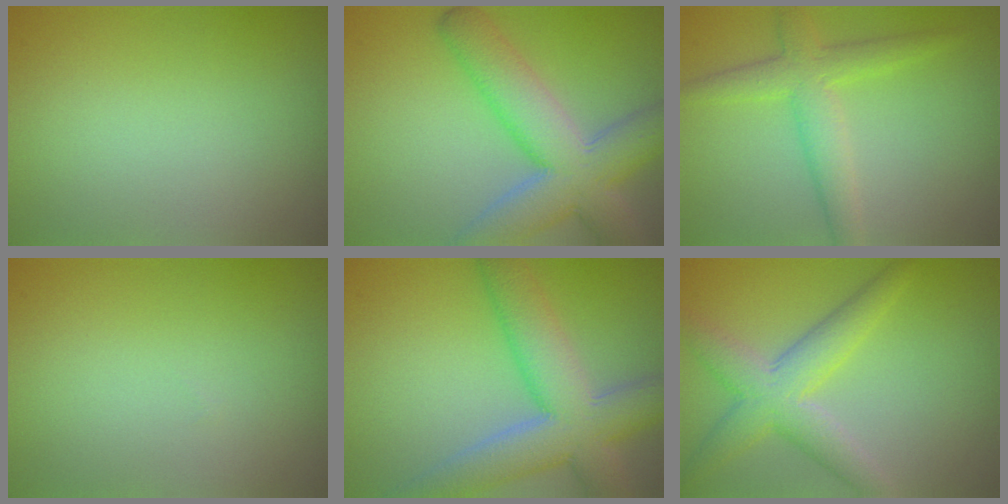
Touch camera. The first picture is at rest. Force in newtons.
{"total": 8.5, "press": 8.5, "slide": 0.5}
{"total": 3.8, "press": 3.8, "slide": 0.2}
{"total": 0.0}
{"total": 8.4, "press": 8.4, "slide": 0.6}
{"total": 5.0, "press": 5.0, "slide": 0.2}